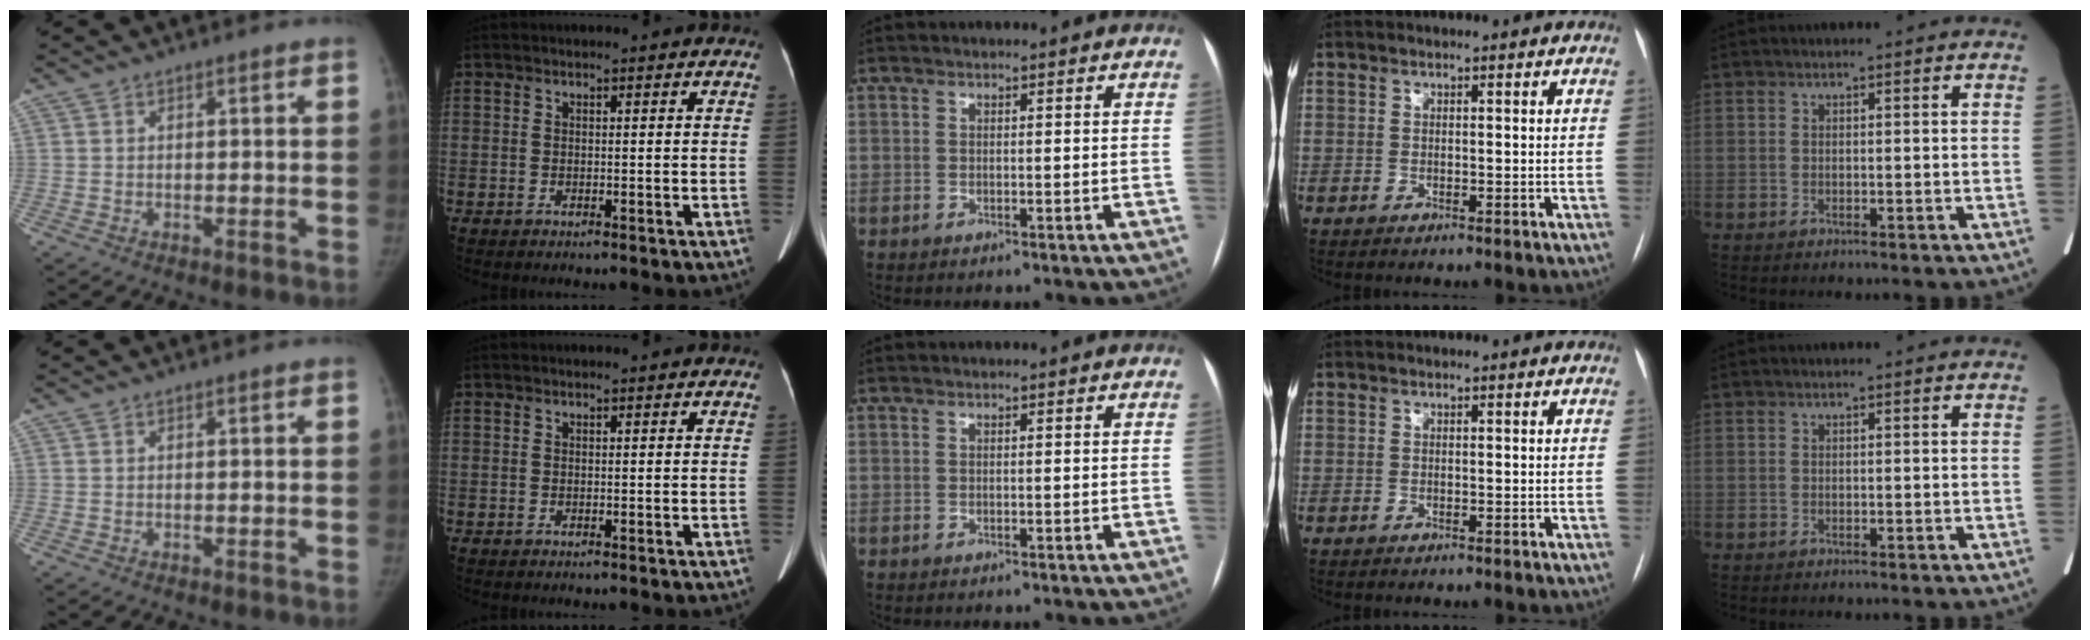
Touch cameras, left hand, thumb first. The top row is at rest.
{}